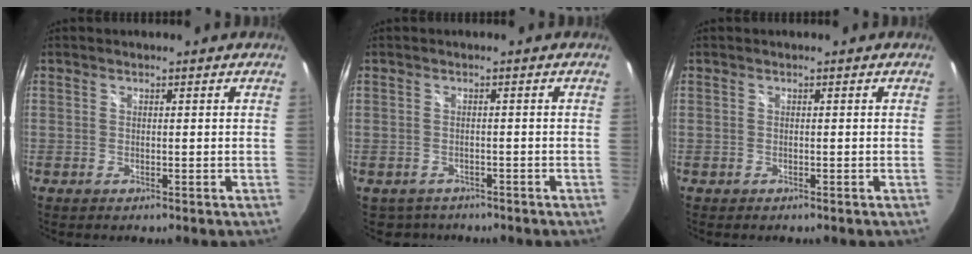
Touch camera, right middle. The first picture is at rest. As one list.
[{"total": 2.8, "force": [-2.2, 1.8, 0.1], "torque": [-0.009, -0.004, -0.032]}, {"total": 0.0}]